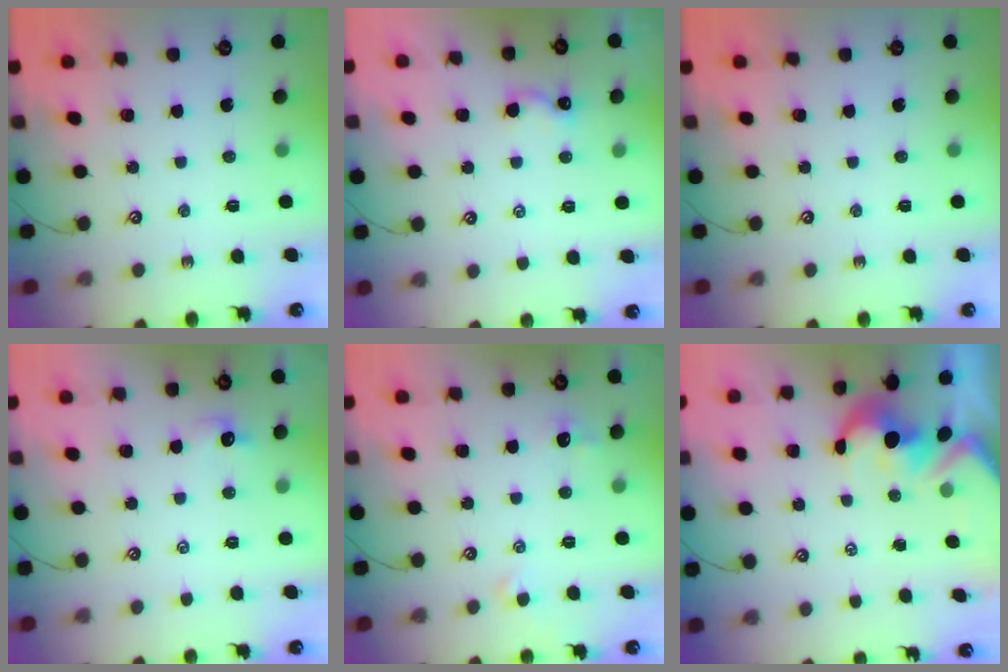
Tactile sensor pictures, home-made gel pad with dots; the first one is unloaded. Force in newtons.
{"total": 2.1, "press": 2.1, "slide": 0.3}
{"total": 0.0}
{"total": 1.3, "press": 1.1, "slide": 0.6}
{"total": 2.9, "press": 2.8, "slide": 0.8}
{"total": 3.2, "press": 3.0, "slide": 1.2}